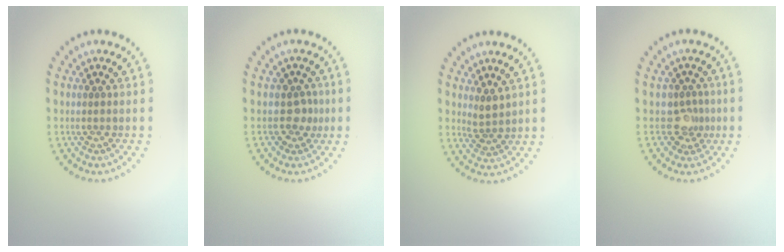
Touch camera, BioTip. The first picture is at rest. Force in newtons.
{"total": 1.9, "press": 1.4, "slide": 1.2}
{"total": 1.6, "press": 1.4, "slide": 0.8}
{"total": 2.2, "press": 1.6, "slide": 1.5}